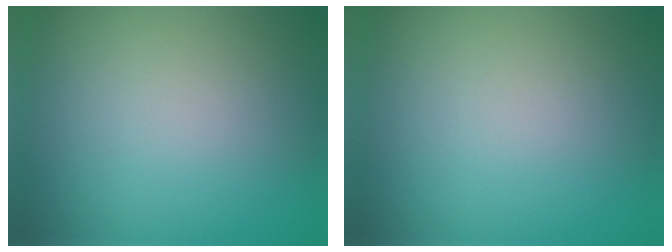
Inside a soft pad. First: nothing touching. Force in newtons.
{"total": 0.0}